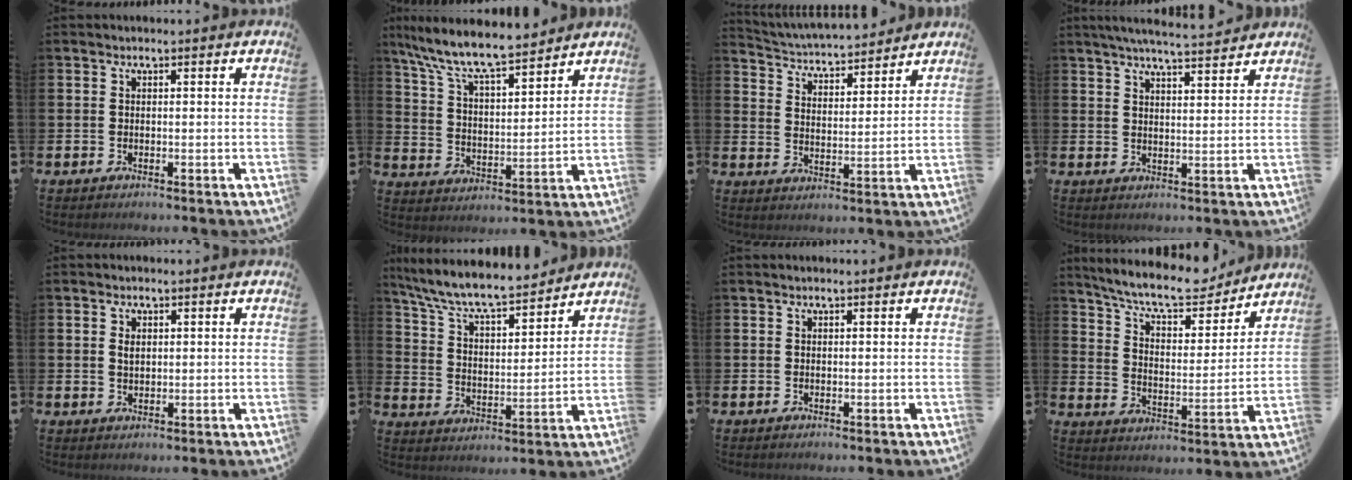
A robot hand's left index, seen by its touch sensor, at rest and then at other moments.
{"total": 9.5, "force": [8.7, 1.3, 3.5], "torque": [-0.108, -0.051, 0.155]}
{"total": 4.5, "force": [4.4, 0.7, 0.2], "torque": [-0.030, -0.037, 0.074]}
{"total": 5.3, "force": [5.2, -0.1, 1.3], "torque": [-0.036, -0.023, 0.091]}
{"total": 1.6, "force": [0.8, 1.0, 0.9], "torque": [-0.003, -0.002, 0.011]}
{"total": 8.8, "force": [8.2, 1.5, 2.9], "torque": [-0.096, -0.054, 0.144]}
{"total": 0.0}
{"total": 10.1, "force": [9.1, 2.2, 3.8], "torque": [-0.099, -0.057, 0.158]}